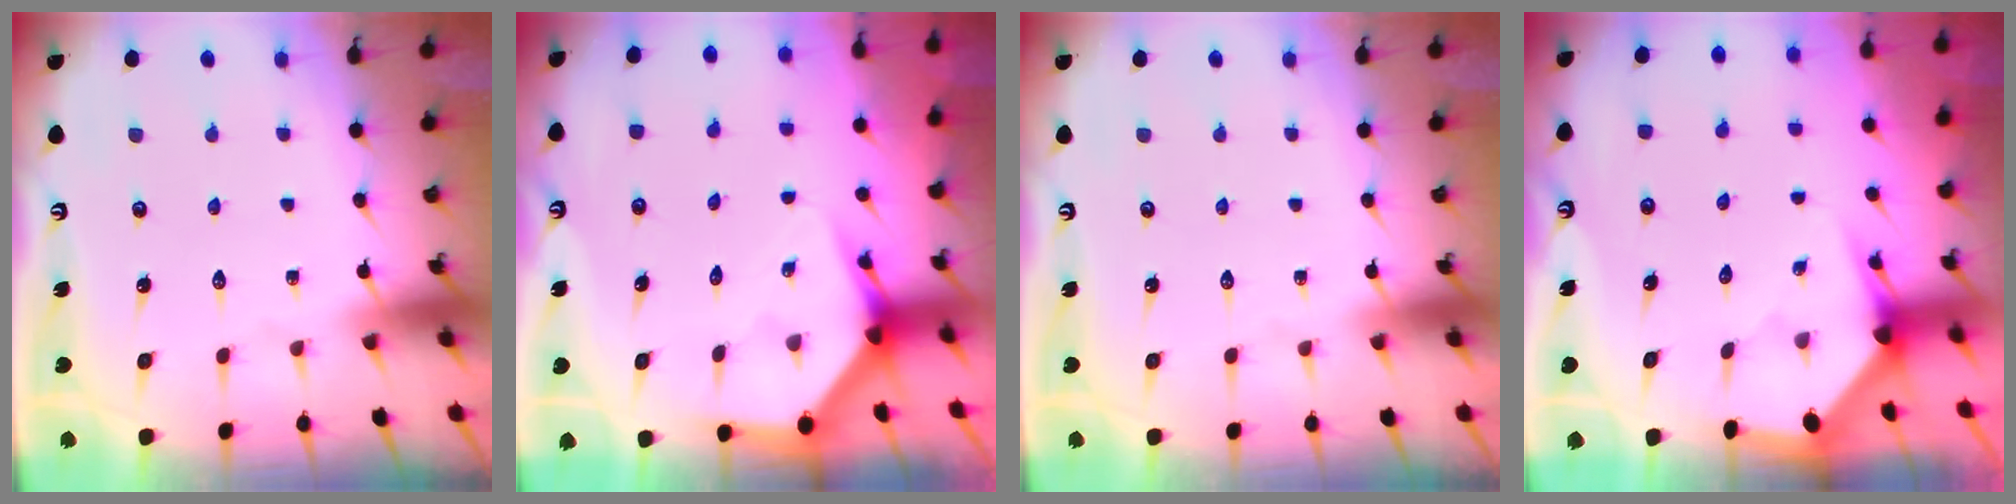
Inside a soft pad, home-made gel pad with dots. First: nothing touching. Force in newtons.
{"total": 4.0, "press": 4.0, "slide": 0.2}
{"total": 0.0}
{"total": 2.8, "press": 2.8, "slide": 0.1}